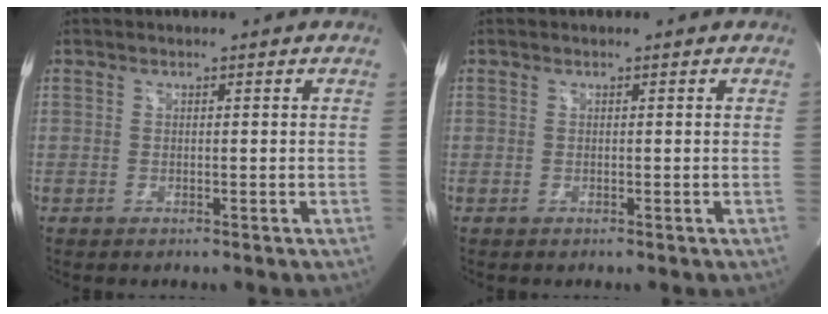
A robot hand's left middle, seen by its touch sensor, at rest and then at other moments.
{"total": 0.0}